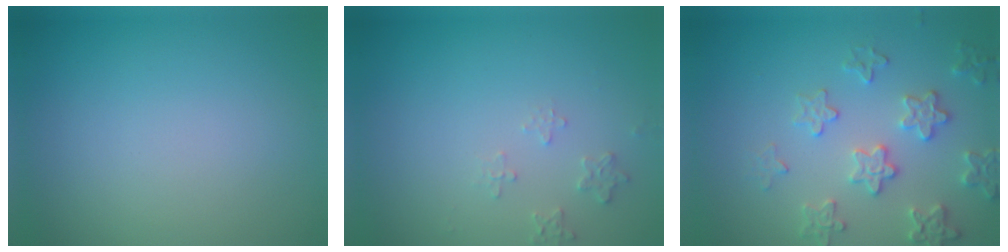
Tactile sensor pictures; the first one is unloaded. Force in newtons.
{"total": 1.3, "press": 1.3, "slide": 0.2}
{"total": 3.4, "press": 3.4, "slide": 0.2}